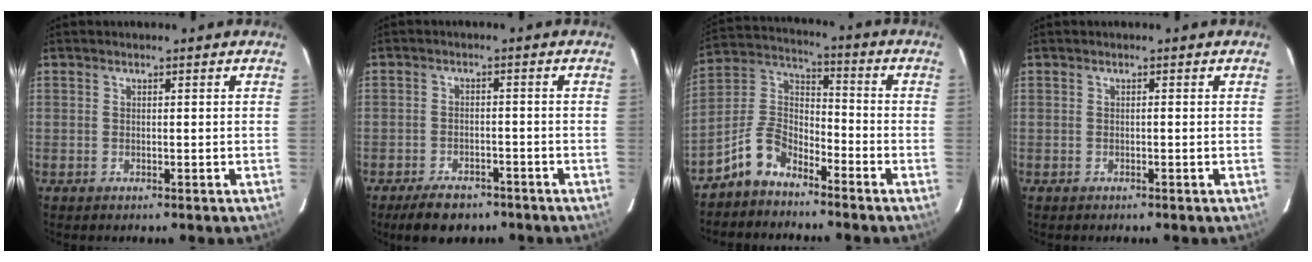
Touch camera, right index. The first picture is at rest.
{"total": 6.1, "force": [-4.5, 3.1, 2.5], "torque": [-0.046, -0.001, -0.070]}
{"total": 7.9, "force": [-6.1, 3.9, 3.1], "torque": [-0.071, 0.027, -0.125]}
{"total": 0.0}